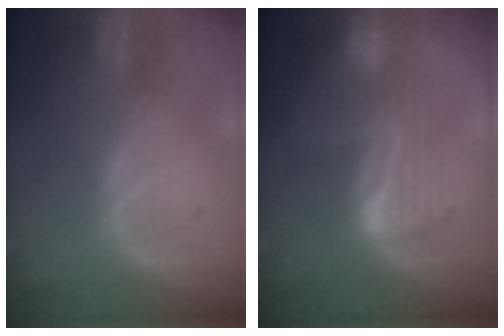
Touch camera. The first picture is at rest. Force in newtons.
{"total": 6.3, "press": 6.1, "slide": 1.5}